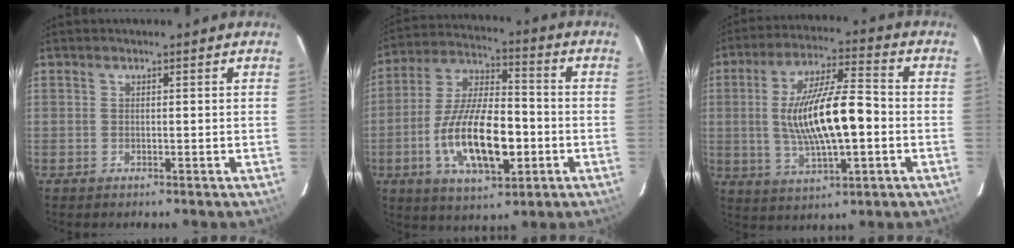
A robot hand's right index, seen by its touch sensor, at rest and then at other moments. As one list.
[{"total": 17.5, "force": [-4.8, 7.3, 15.2], "torque": [-0.299, -0.003, -0.079]}, {"total": 15.4, "force": [-1.3, 4.4, 14.7], "torque": [-0.275, 0.003, -0.016]}]